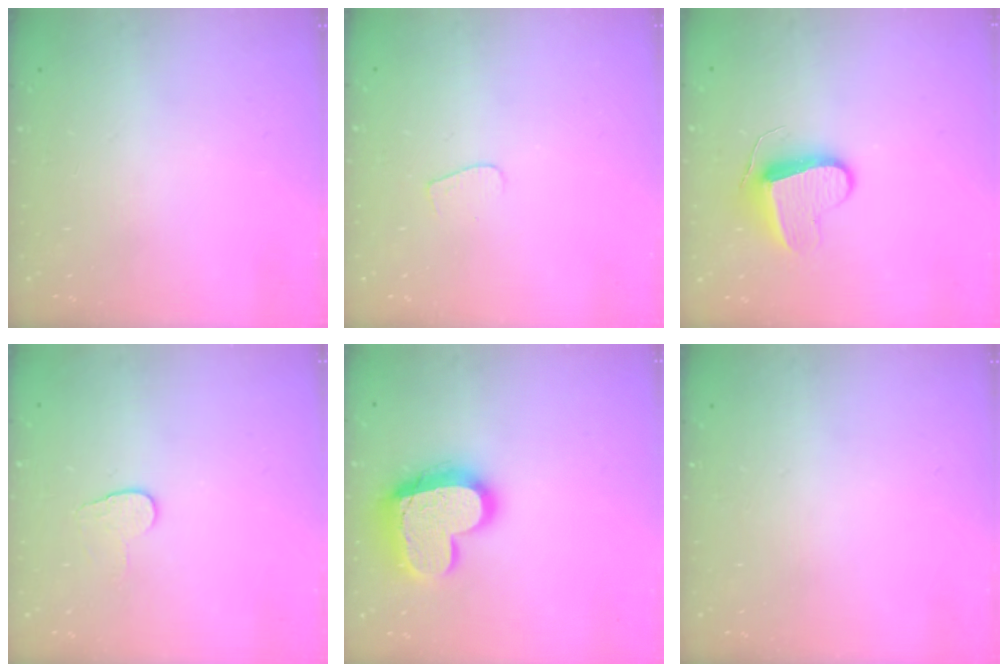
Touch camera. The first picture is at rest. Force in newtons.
{"total": 3.5, "press": 3.5, "slide": 0.3}
{"total": 9.0, "press": 9.0, "slide": 0.1}
{"total": 6.2, "press": 6.1, "slide": 0.5}
{"total": 18.4, "press": 18.3, "slide": 1.7}
{"total": 0.0}